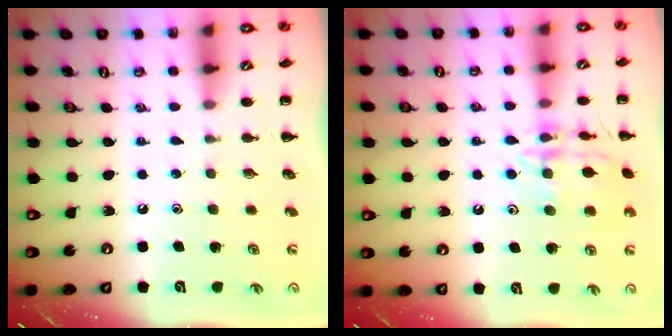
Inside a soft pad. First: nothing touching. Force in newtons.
{"total": 14.3, "press": 14.2, "slide": 0.9}